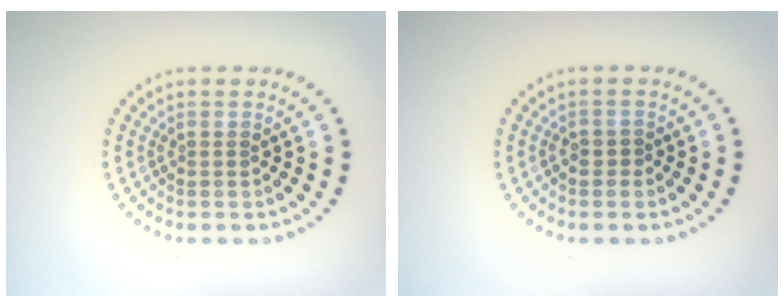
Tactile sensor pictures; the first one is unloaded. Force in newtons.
{"total": 0.9, "press": 0.7, "slide": 0.5}